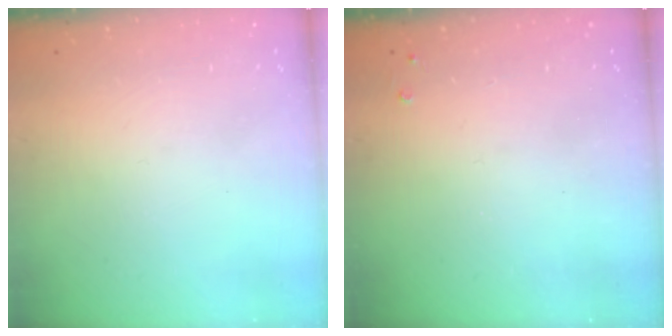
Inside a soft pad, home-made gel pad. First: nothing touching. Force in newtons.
{"total": 1.9, "press": 1.8, "slide": 0.4}